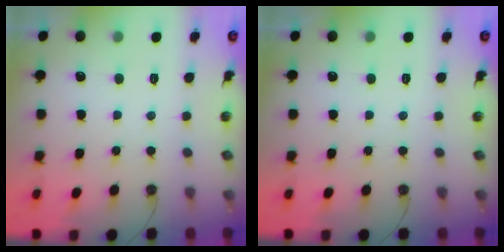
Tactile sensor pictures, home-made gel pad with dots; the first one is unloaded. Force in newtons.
{"total": 0.0}